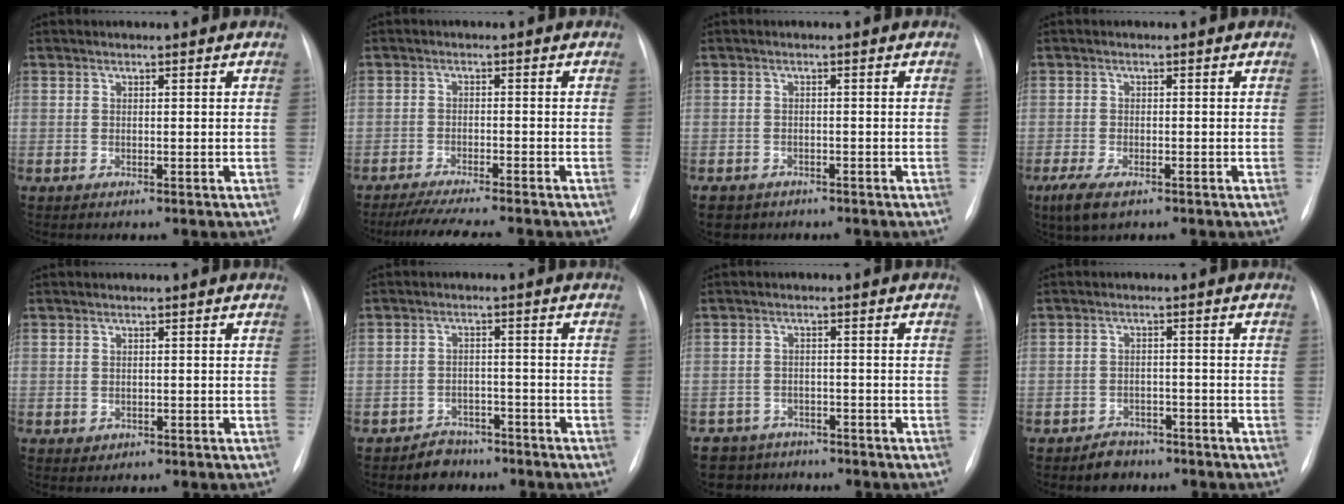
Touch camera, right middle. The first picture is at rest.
{"total": 9.1, "force": [-7.9, 0.3, 4.5], "torque": [-0.064, -0.019, -0.123]}
{"total": 5.0, "force": [-3.5, 3.4, 1.1], "torque": [-0.019, 0.001, -0.049]}
{"total": 4.5, "force": [-2.7, 1.7, 3.2], "torque": [-0.071, -0.009, -0.041]}
{"total": 0.9, "force": [-0.2, 0.8, 0.2], "torque": [-0.002, 0.004, 0.001]}
{"total": 3.8, "force": [-2.9, 2.4, -0.2], "torque": [0.000, 0.012, -0.043]}
{"total": 5.2, "force": [-4.2, 2.9, -0.6], "torque": [0.017, 0.006, -0.065]}
{"total": 3.3, "force": [-2.5, 2.2, 0.4], "torque": [-0.011, 0.011, -0.033]}